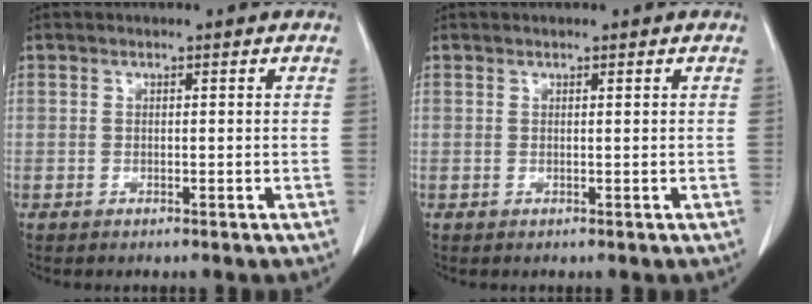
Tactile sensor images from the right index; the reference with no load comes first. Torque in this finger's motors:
{"motor_torque": [0.17, 0.00, 0.00, 0.00]}